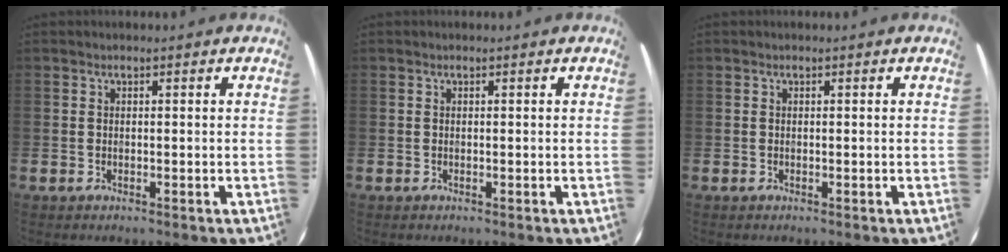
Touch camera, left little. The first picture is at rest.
{"total": 0.0}
{"total": 0.0}